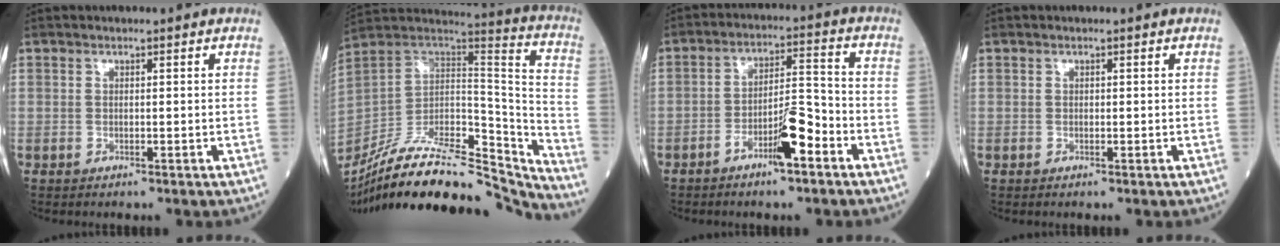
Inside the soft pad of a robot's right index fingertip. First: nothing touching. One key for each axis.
{"total": 29.9, "fx": -26.3, "fy": 5.4, "fz": 13.1, "tx": -0.198, "ty": -0.006, "tz": -0.410}
{"total": 7.4, "fx": -4.1, "fy": 1.3, "fz": 6.1, "tx": -0.107, "ty": 0.013, "tz": -0.068}
{"total": 0.0}